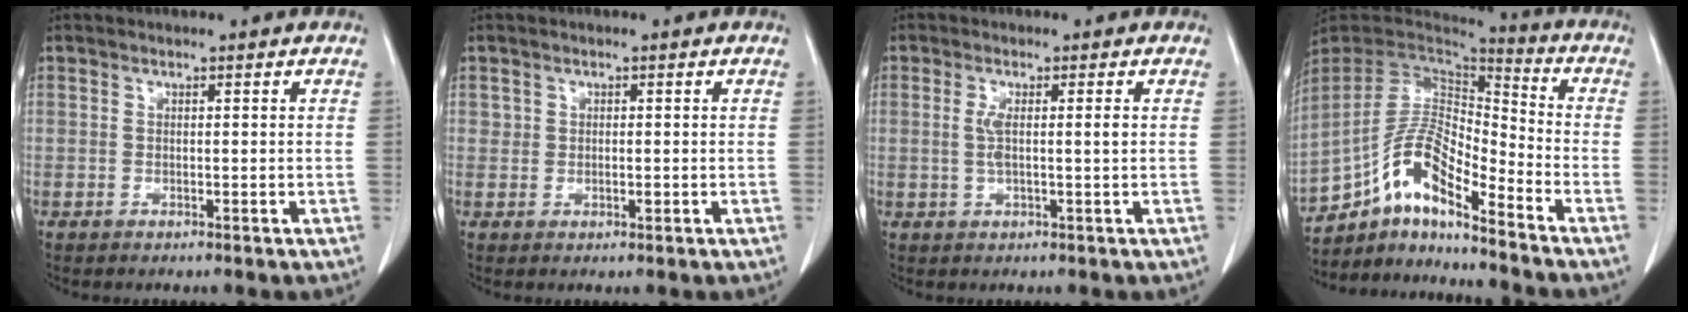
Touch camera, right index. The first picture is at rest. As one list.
[{"total": 1.2, "force": [0.0, 1.0, 0.8], "torque": [-0.012, 0.002, 0.001]}, {"total": 3.1, "force": [0.3, 0.3, 3.1], "torque": [-0.061, 0.002, 0.006]}, {"total": 13.3, "force": [-8.9, 3.5, 9.2], "torque": [-0.183, 0.026, -0.161]}]